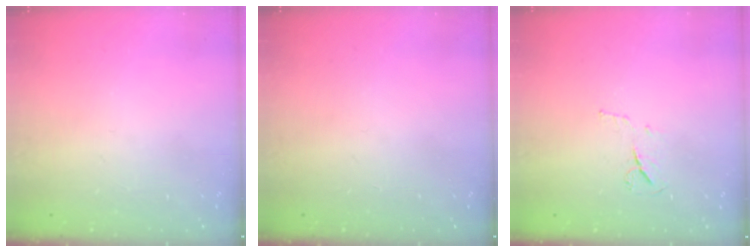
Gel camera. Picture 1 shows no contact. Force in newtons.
{"total": 0.0}
{"total": 4.7, "press": 4.6, "slide": 0.8}